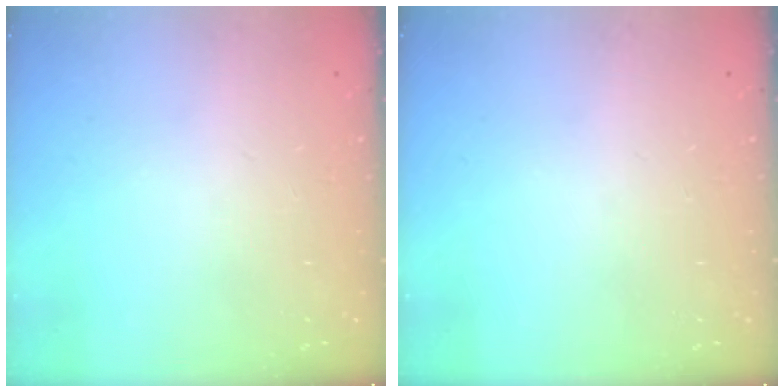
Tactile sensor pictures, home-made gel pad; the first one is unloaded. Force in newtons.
{"total": 0.0}